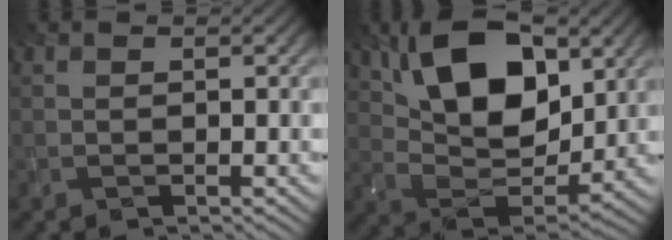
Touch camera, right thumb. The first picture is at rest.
{"total": 13.8, "force": [5.9, 7.4, 10.1], "torque": [-0.180, -0.002, 0.108]}